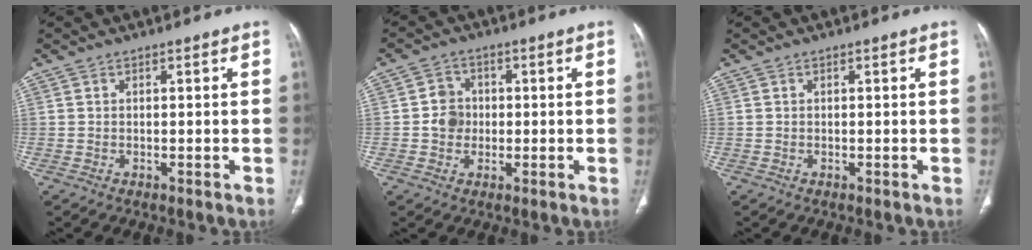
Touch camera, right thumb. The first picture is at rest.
{"total": 4.5, "force": [-0.2, 4.1, 1.9], "torque": [-0.012, 0.007, -0.009]}
{"total": 0.0}